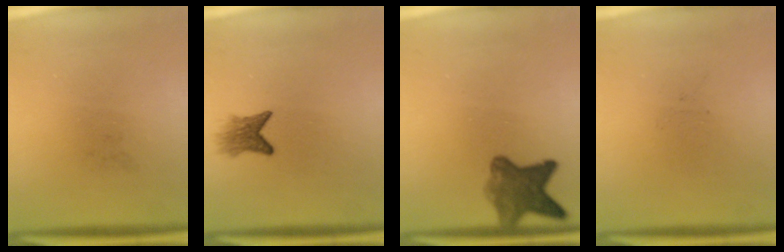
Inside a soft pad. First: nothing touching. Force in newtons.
{"total": 3.3}
{"total": 6.7}
{"total": 0.0}